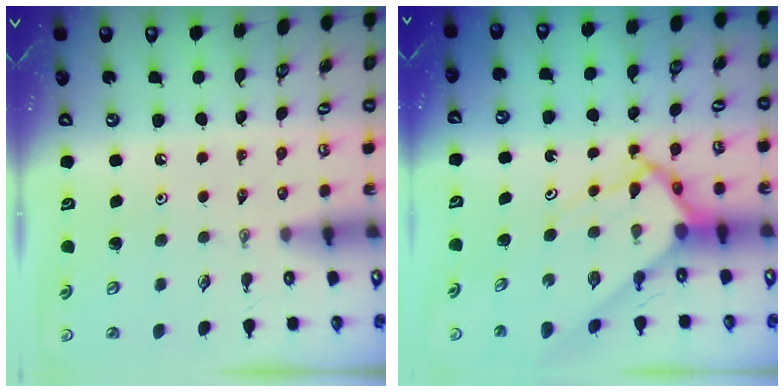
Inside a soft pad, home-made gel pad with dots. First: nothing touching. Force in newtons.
{"total": 8.1, "press": 8.1, "slide": 0.7}